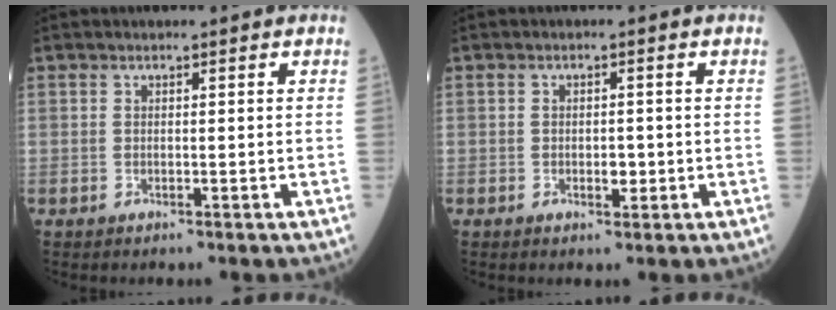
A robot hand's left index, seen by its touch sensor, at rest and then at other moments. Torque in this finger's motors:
{"motor_torque": [-0.05, 0.14, 0.02, 0.00]}